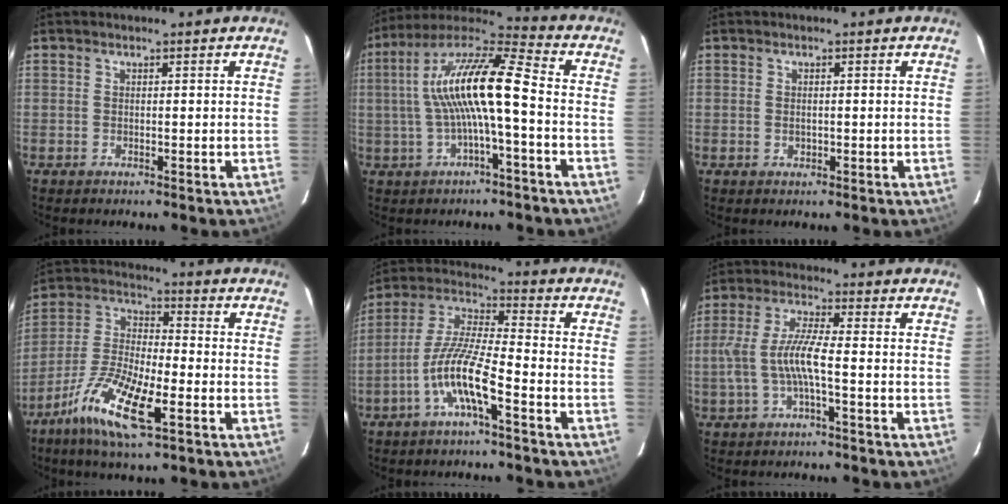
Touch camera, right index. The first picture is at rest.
{"total": 14.6, "force": [-0.8, 2.2, 14.4], "torque": [-0.274, 0.021, -0.019]}
{"total": 1.2, "force": [-0.3, 1.0, 0.7], "torque": [-0.013, 0.000, -0.005]}
{"total": 14.3, "force": [-7.4, 3.4, 11.8], "torque": [-0.255, -0.017, -0.152]}
{"total": 10.4, "force": [-5.0, 1.2, 9.1], "torque": [-0.196, 0.005, -0.099]}
{"total": 7.9, "force": [-2.0, 1.1, 7.6], "torque": [-0.165, 0.004, -0.033]}